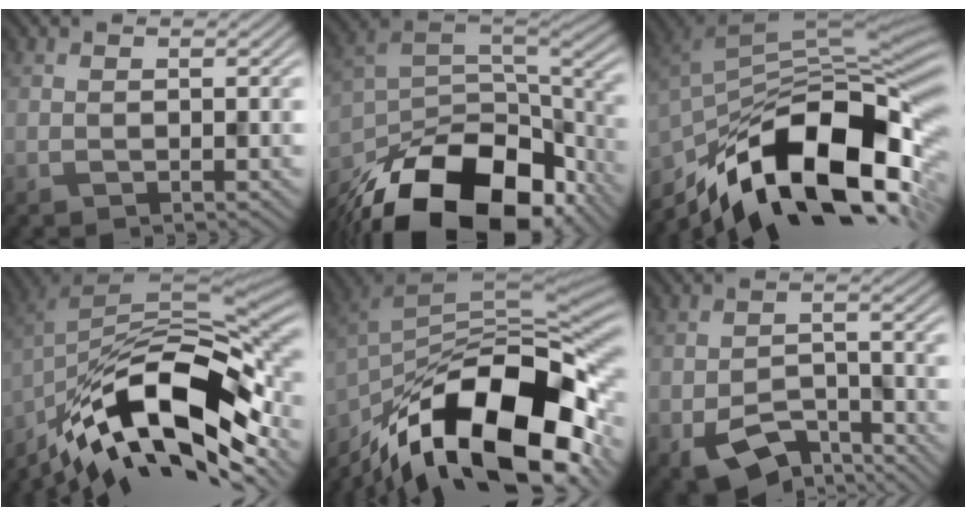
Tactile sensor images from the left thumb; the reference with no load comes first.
{"total": 19.0, "force": [-11.9, 9.2, 11.7], "torque": [-0.256, -0.056, -0.175]}
{"total": 16.6, "force": [-8.6, 7.4, 12.2], "torque": [-0.221, -0.017, -0.152]}
{"total": 16.4, "force": [-8.5, 6.6, 12.4], "torque": [-0.236, -0.010, -0.153]}
{"total": 17.2, "force": [-10.2, 7.0, 12.0], "torque": [-0.229, -0.009, -0.177]}
{"total": 6.7, "force": [-3.6, 3.7, 4.3], "torque": [-0.086, -0.014, -0.057]}